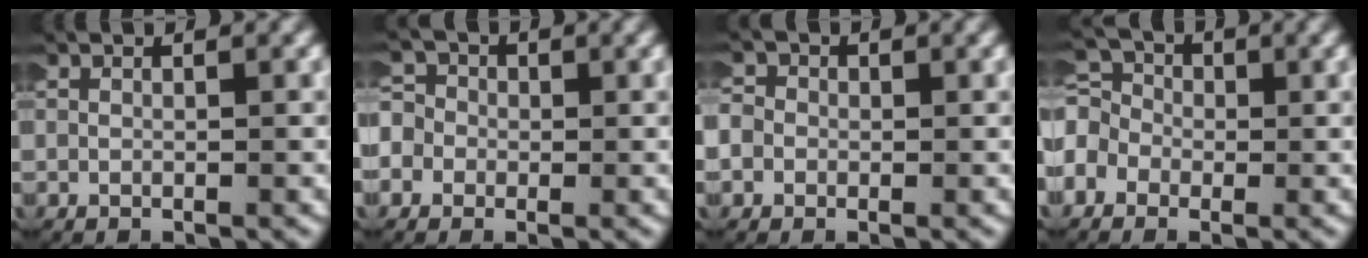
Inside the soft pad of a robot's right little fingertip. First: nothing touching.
{"total": 5.6, "force": [0.2, 5.2, 2.1], "torque": [-0.060, 0.006, -0.014]}
{"total": 3.6, "force": [0.1, 3.3, 1.3], "torque": [-0.038, 0.005, -0.010]}
{"total": 6.5, "force": [0.0, 5.9, 2.7], "torque": [-0.065, 0.005, -0.018]}